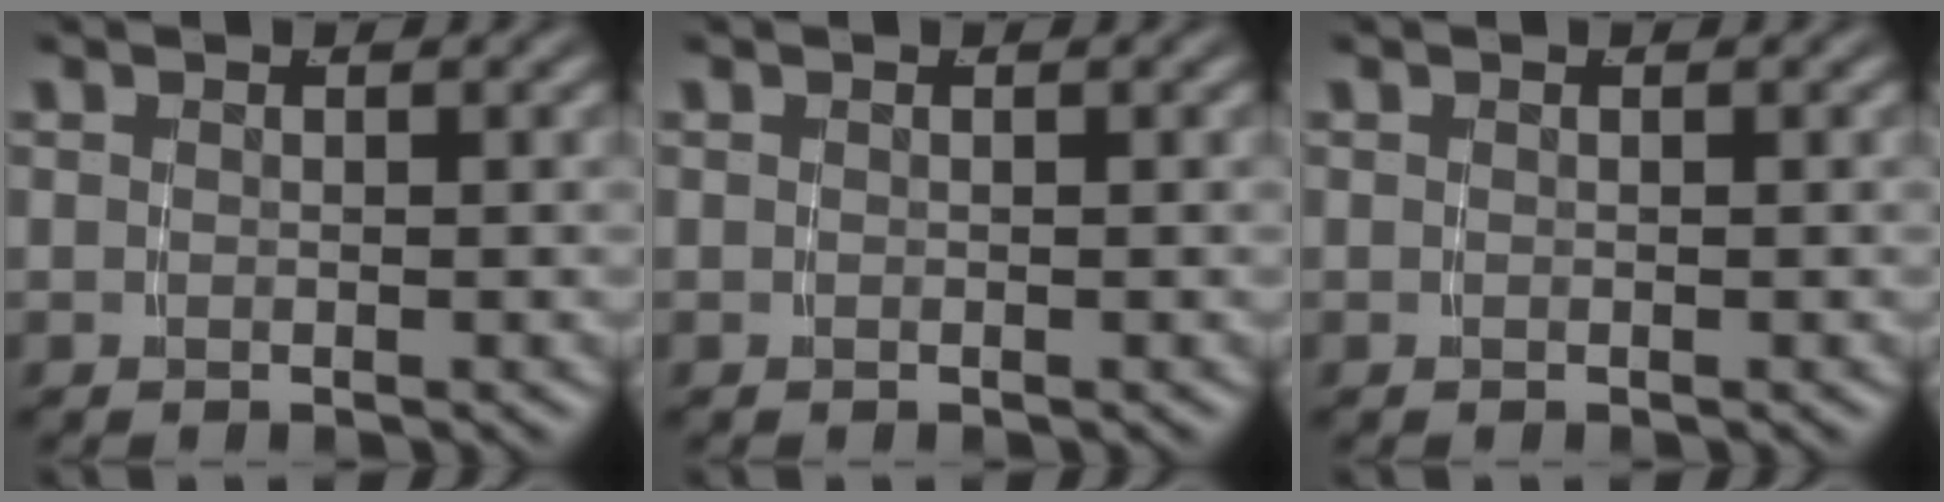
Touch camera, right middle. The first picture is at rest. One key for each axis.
{"total": 0.0}
{"total": 0.0}